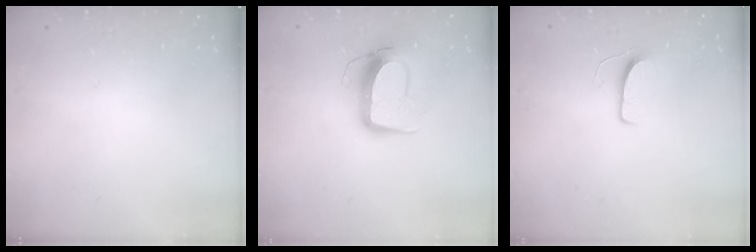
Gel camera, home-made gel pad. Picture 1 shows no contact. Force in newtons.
{"total": 11.7, "press": 11.6, "slide": 1.0}
{"total": 5.8, "press": 5.7, "slide": 0.4}